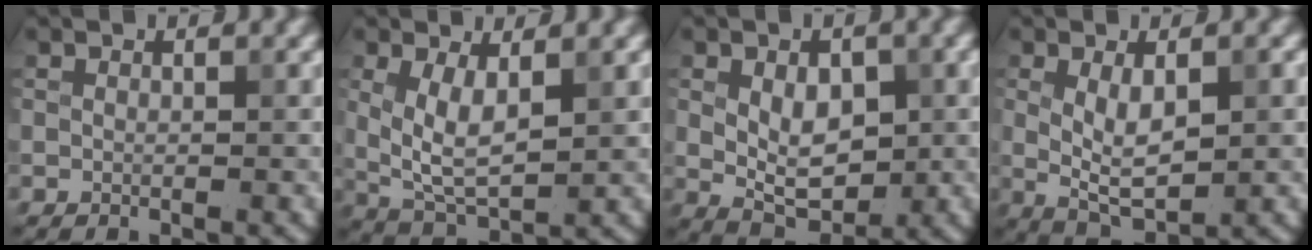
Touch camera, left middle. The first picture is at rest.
{"total": 4.5, "force": [1.0, 1.9, 4.0], "torque": [-0.084, -0.007, 0.025]}
{"total": 5.0, "force": [0.4, 3.2, 3.8], "torque": [-0.063, -0.005, 0.012]}
{"total": 4.4, "force": [0.5, 1.8, 4.0], "torque": [-0.077, -0.004, 0.014]}